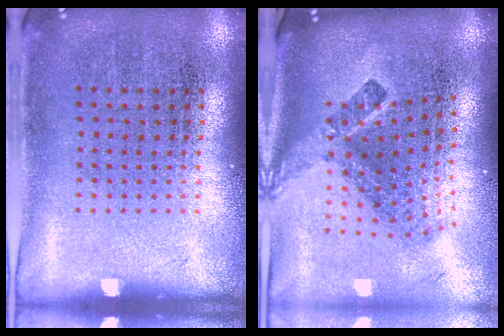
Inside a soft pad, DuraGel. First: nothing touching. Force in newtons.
{"total": 2.6, "press": 1.6, "slide": 2.1}